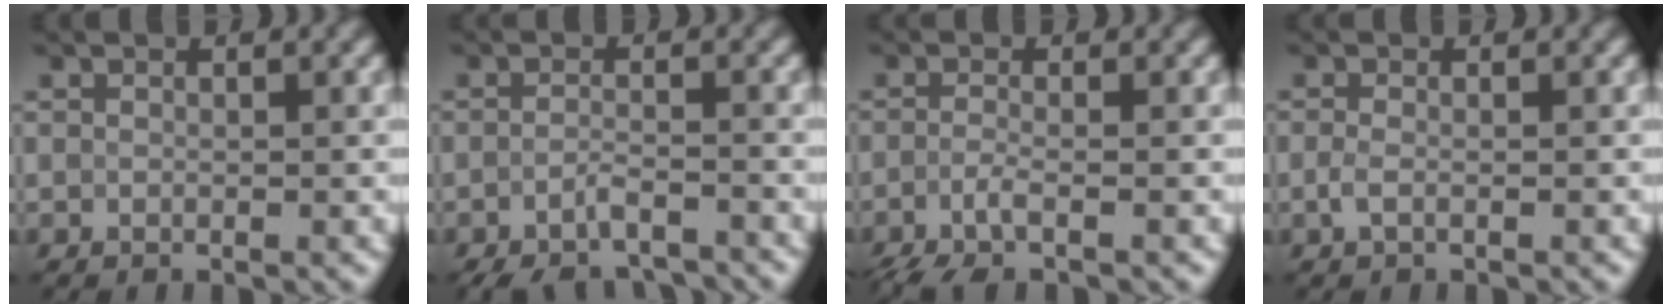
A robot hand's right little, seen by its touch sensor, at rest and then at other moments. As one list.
[{"total": 4.2, "force": [-3.4, 1.2, 2.1], "torque": [-0.039, -0.011, -0.057]}, {"total": 2.9, "force": [-1.9, 0.6, 2.1], "torque": [-0.045, -0.010, -0.049]}, {"total": 1.2, "force": [-0.4, 0.5, 1.0], "torque": [-0.024, -0.001, -0.012]}]